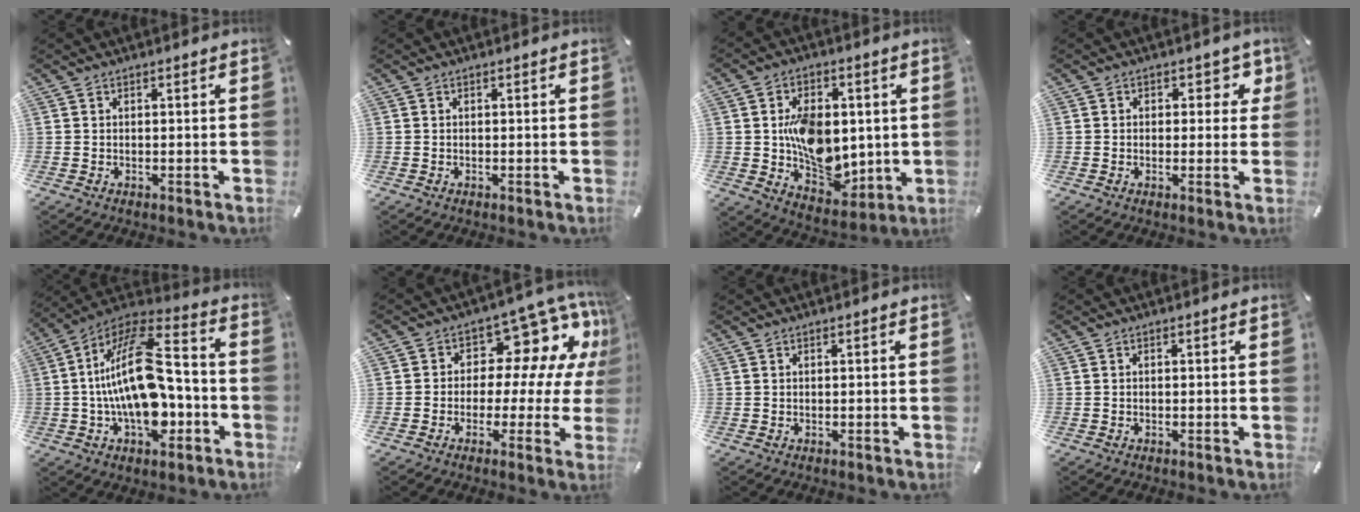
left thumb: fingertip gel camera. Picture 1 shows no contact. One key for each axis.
{"total": 0.0}
{"total": 14.3, "fx": -0.2, "fy": 11.1, "fz": 9.0, "tx": -0.130, "ty": 0.012, "tz": 0.009}
{"total": 4.8, "fx": 1.1, "fy": 3.5, "fz": 3.0, "tx": -0.022, "ty": -0.001, "tz": 0.011}
{"total": 22.7, "fx": -2.0, "fy": 12.8, "fz": 18.7, "tx": -0.349, "ty": 0.004, "tz": -0.032}
{"total": 11.7, "fx": 5.3, "fy": 7.6, "fz": 7.2, "tx": -0.093, "ty": -0.048, "tz": 0.090}
{"total": 0.0}
{"total": 0.0}